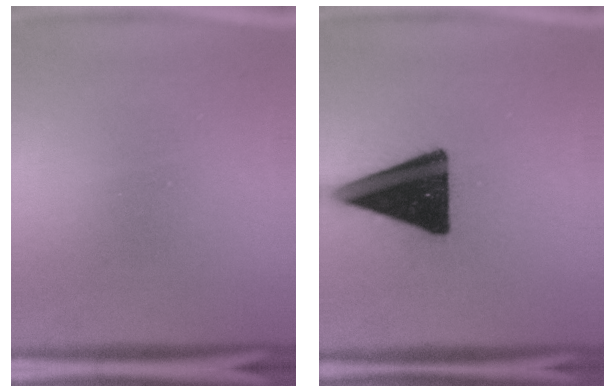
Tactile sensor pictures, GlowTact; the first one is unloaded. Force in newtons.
{"total": 19.4}